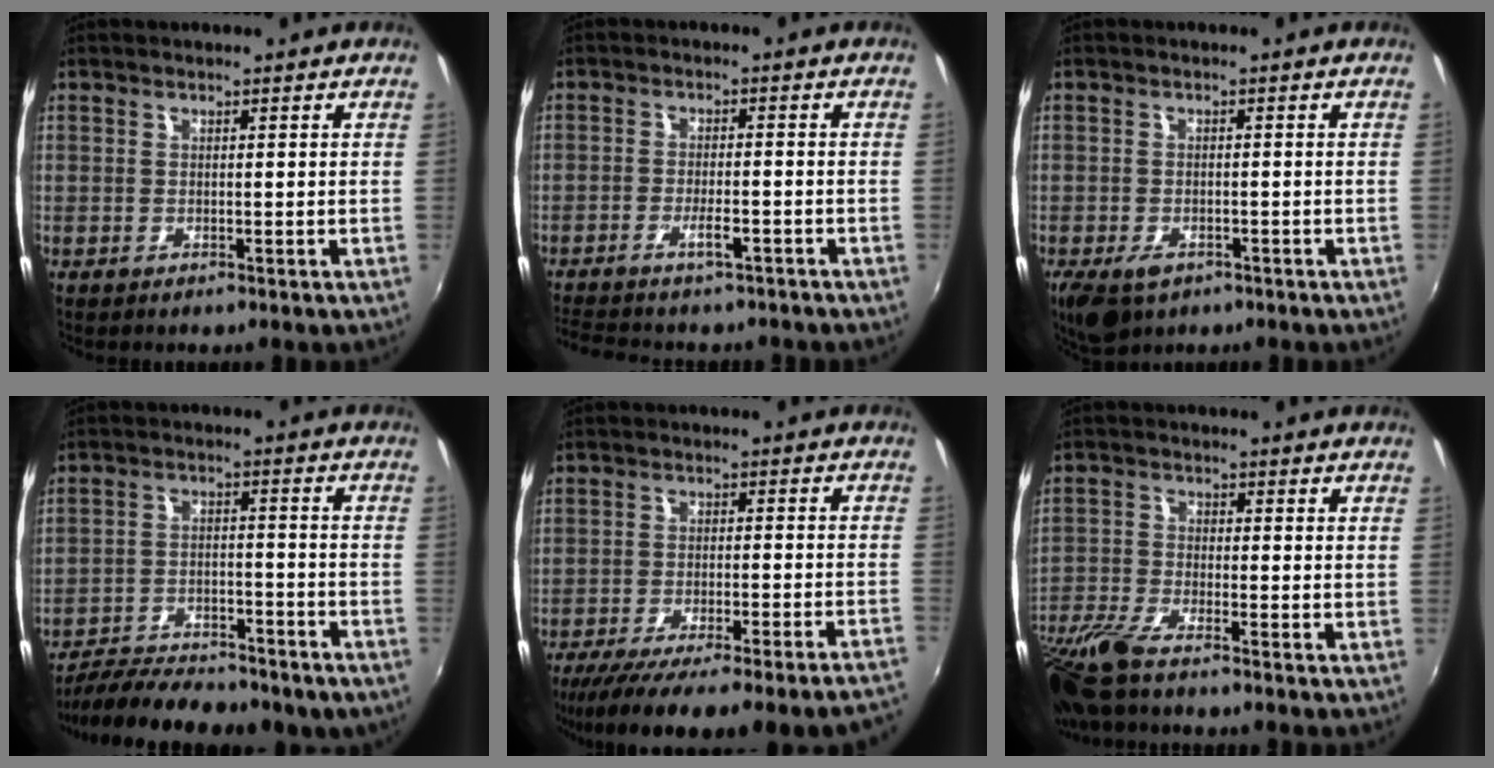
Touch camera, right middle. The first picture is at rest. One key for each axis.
{"total": 8.1, "fx": -6.7, "fy": 2.1, "fz": 4.1, "tx": -0.096, "ty": -0.010, "tz": -0.109}
{"total": 6.4, "fx": -3.8, "fy": 3.6, "fz": 3.7, "tx": -0.087, "ty": -0.023, "tz": -0.063}
{"total": 18.4, "fx": -15.2, "fy": 5.6, "fz": 8.5, "tx": -0.172, "ty": -0.025, "tz": -0.215}
{"total": 18.4, "fx": -15.9, "fy": -0.4, "fz": 9.2, "tx": -0.155, "ty": -0.045, "tz": -0.226}
{"total": 10.1, "fx": -8.2, "fy": 1.5, "fz": 5.8, "tx": -0.141, "ty": -0.031, "tz": -0.166}